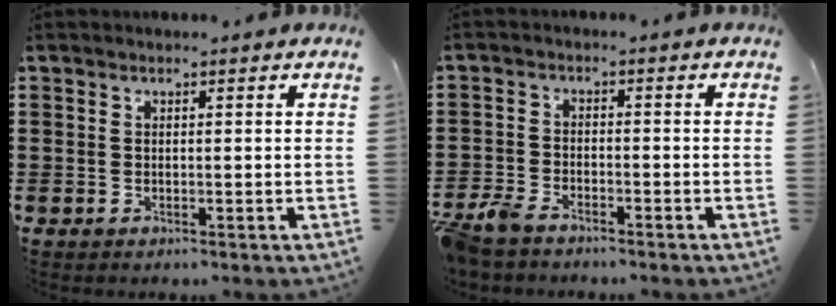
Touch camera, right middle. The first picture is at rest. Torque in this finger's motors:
{"motor_torque": [0.52, -0.46, 0.14, 0.07]}